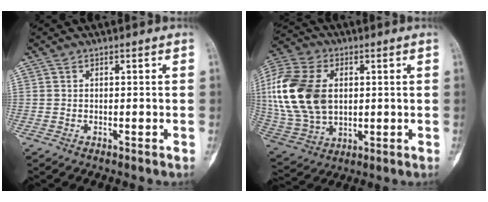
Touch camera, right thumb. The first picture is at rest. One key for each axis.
{"total": 21.1, "fx": 2.6, "fy": 14.3, "fz": 15.3, "tx": -0.325, "ty": -0.005, "tz": 0.057}